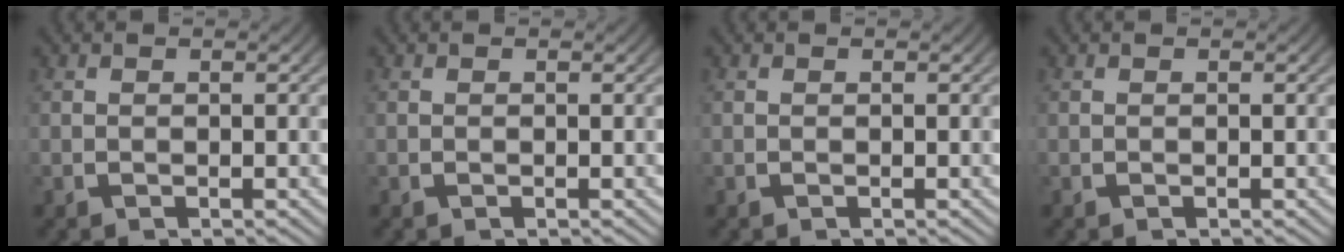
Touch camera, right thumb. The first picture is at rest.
{"total": 0.0}
{"total": 0.0}
{"total": 0.0}